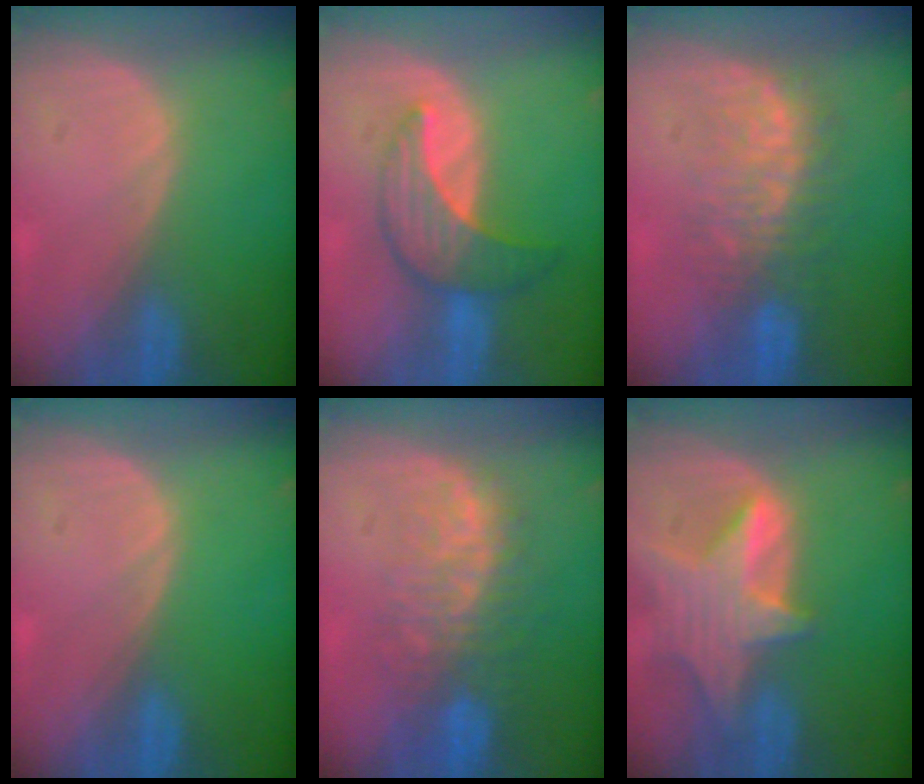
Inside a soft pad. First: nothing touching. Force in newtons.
{"total": 7.0, "press": 6.9, "slide": 1.5}
{"total": 7.8, "press": 7.7, "slide": 1.3}
{"total": 0.0}
{"total": 9.9, "press": 8.4, "slide": 5.2}
{"total": 8.4, "press": 7.6, "slide": 3.6}